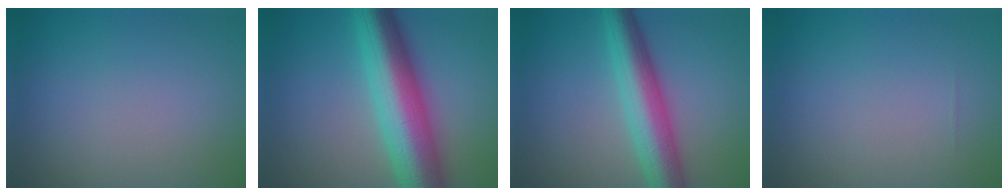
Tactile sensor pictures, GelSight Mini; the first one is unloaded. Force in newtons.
{"total": 10.7, "press": 10.7, "slide": 0.1}
{"total": 6.9, "press": 6.9, "slide": 0.3}
{"total": 0.0}